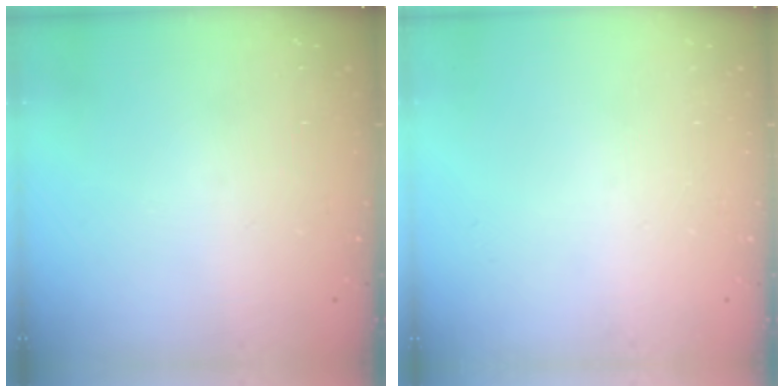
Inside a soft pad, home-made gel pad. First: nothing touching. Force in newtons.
{"total": 0.0}